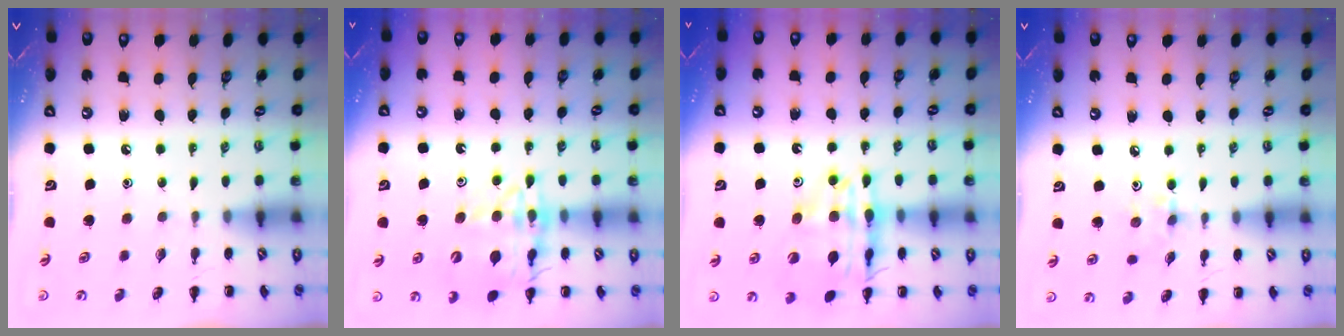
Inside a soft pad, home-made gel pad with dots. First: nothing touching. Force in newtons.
{"total": 14.9, "press": 14.7, "slide": 2.4}
{"total": 16.0, "press": 15.7, "slide": 3.0}
{"total": 2.2, "press": 2.2, "slide": 0.5}